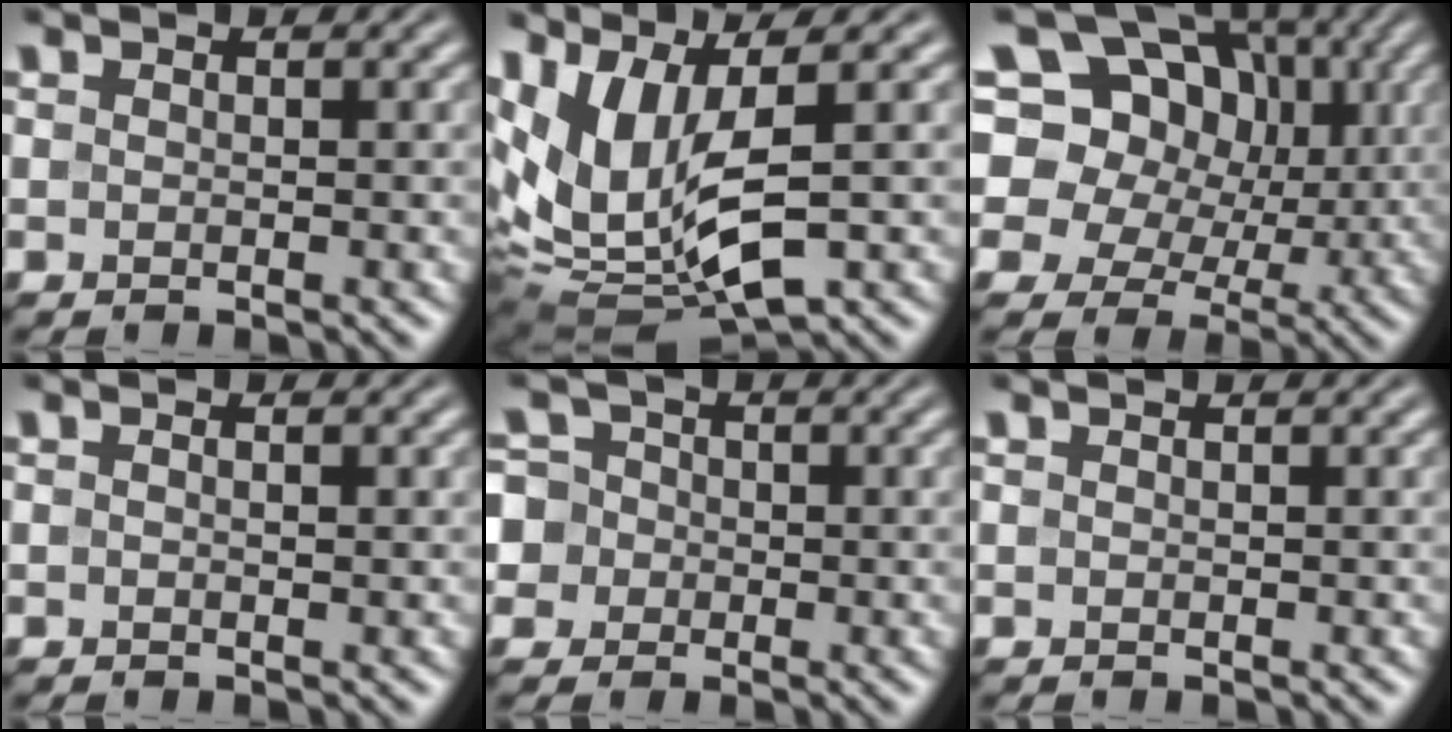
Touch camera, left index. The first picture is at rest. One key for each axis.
{"total": 11.3, "fx": 1.2, "fy": 5.6, "fz": 9.7, "tx": -0.231, "ty": -0.024, "tz": 0.040}
{"total": 18.8, "fx": 6.3, "fy": 14.8, "fz": 9.7, "tx": -0.176, "ty": 0.047, "tz": 0.075}
{"total": 0.6, "fx": 0.1, "fy": 0.1, "fz": 0.6, "tx": -0.011, "ty": 0.001, "tz": 0.000}
{"total": 5.2, "fx": -0.3, "fy": 4.9, "fz": 1.5, "tx": -0.026, "ty": 0.032, "tz": -0.038}
{"total": 0.7, "fx": 0.5, "fy": 0.2, "fz": 0.5, "tx": -0.003, "ty": 0.006, "tz": 0.006}